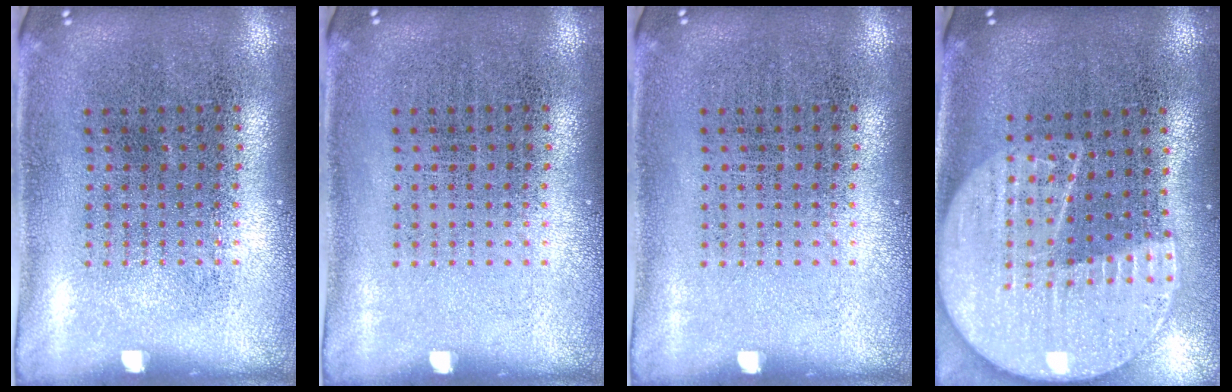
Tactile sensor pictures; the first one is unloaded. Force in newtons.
{"total": 0.0}
{"total": 0.0}
{"total": 2.3, "press": 2.0, "slide": 1.1}